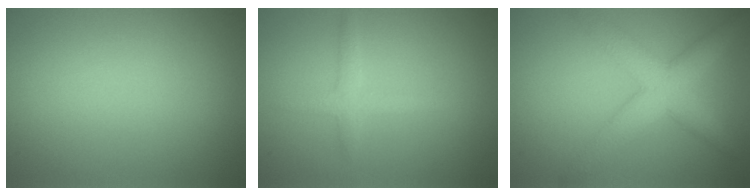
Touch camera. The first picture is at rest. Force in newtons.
{"total": 1.7, "press": 1.7, "slide": 0.1}
{"total": 5.3, "press": 5.3, "slide": 0.1}